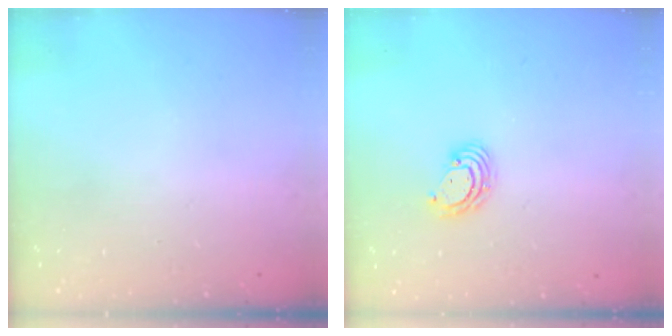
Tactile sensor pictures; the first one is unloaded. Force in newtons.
{"total": 4.6, "press": 4.6, "slide": 0.2}